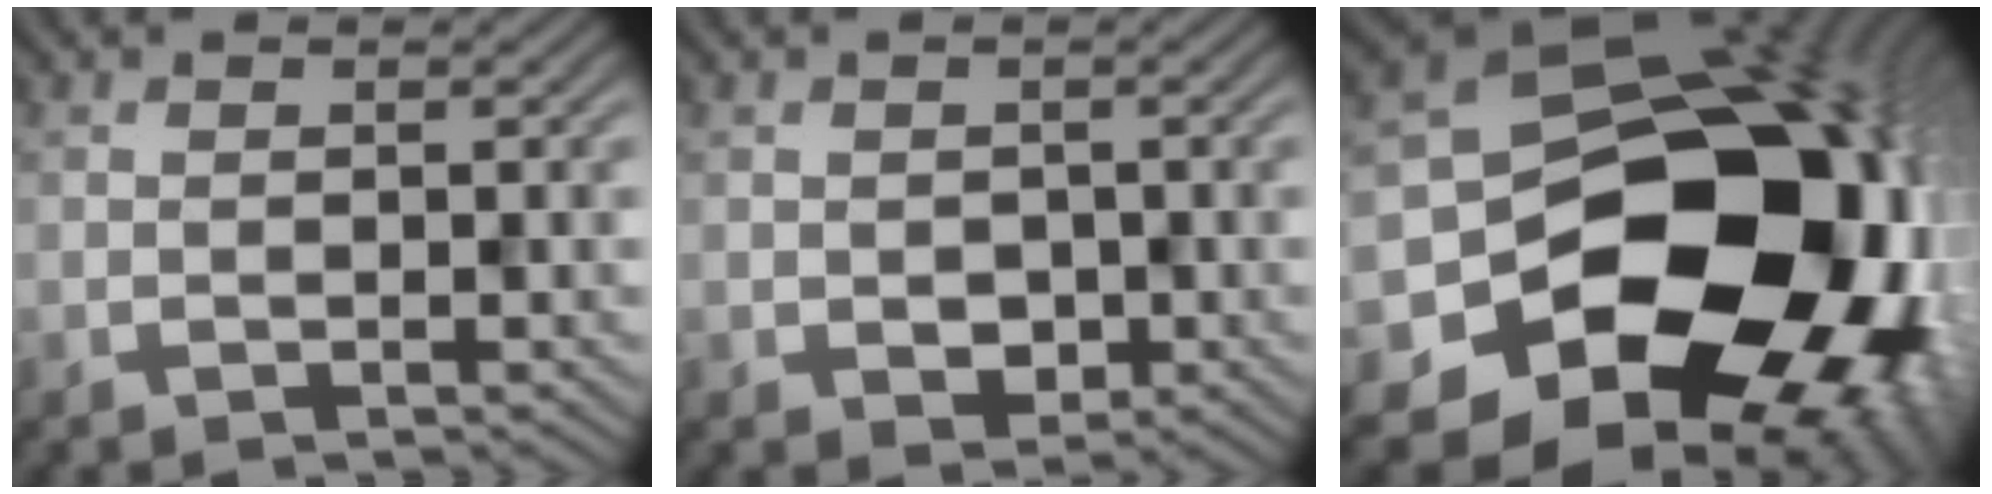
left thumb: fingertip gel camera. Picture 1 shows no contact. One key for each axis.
{"total": 2.0, "fx": -0.1, "fy": 1.7, "fz": 1.0, "tx": -0.023, "ty": -0.010, "tz": 0.001}
{"total": 20.3, "fx": -4.3, "fy": 16.2, "fz": 11.4, "tx": -0.194, "ty": -0.043, "tz": -0.052}